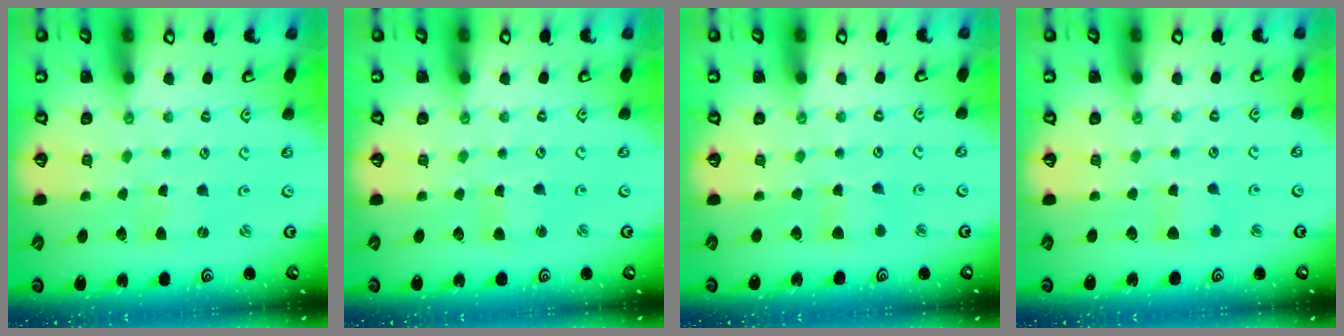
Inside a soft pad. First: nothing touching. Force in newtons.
{"total": 1.7, "press": 1.6, "slide": 0.2}
{"total": 4.7, "press": 4.6, "slide": 0.7}
{"total": 3.5, "press": 3.5, "slide": 0.5}